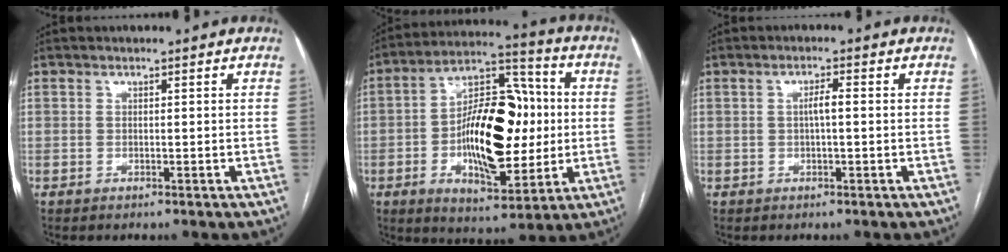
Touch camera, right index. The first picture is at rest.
{"total": 18.6, "force": [-1.2, 7.8, 16.8], "torque": [-0.289, 0.024, -0.017]}
{"total": 2.1, "force": [0.0, 0.3, 2.1], "torque": [-0.038, 0.004, 0.001]}